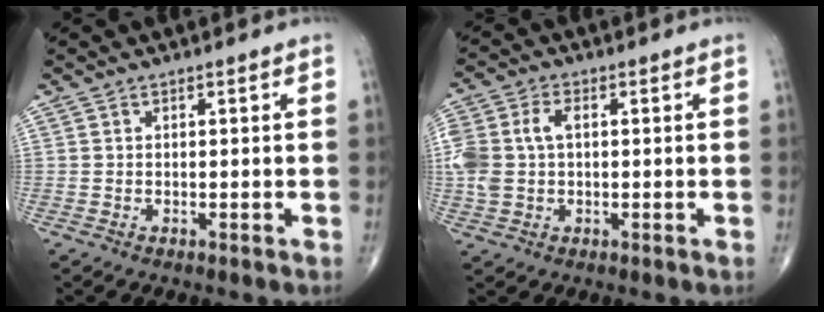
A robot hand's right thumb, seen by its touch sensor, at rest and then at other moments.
{"total": 8.9, "force": [0.8, 5.8, 6.6], "torque": [-0.167, 0.022, 0.019]}